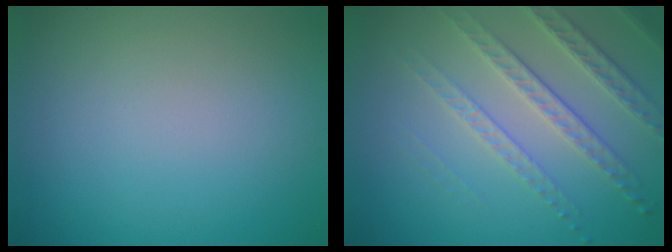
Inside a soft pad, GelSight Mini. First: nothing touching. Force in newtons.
{"total": 3.8, "press": 3.4, "slide": 1.5}